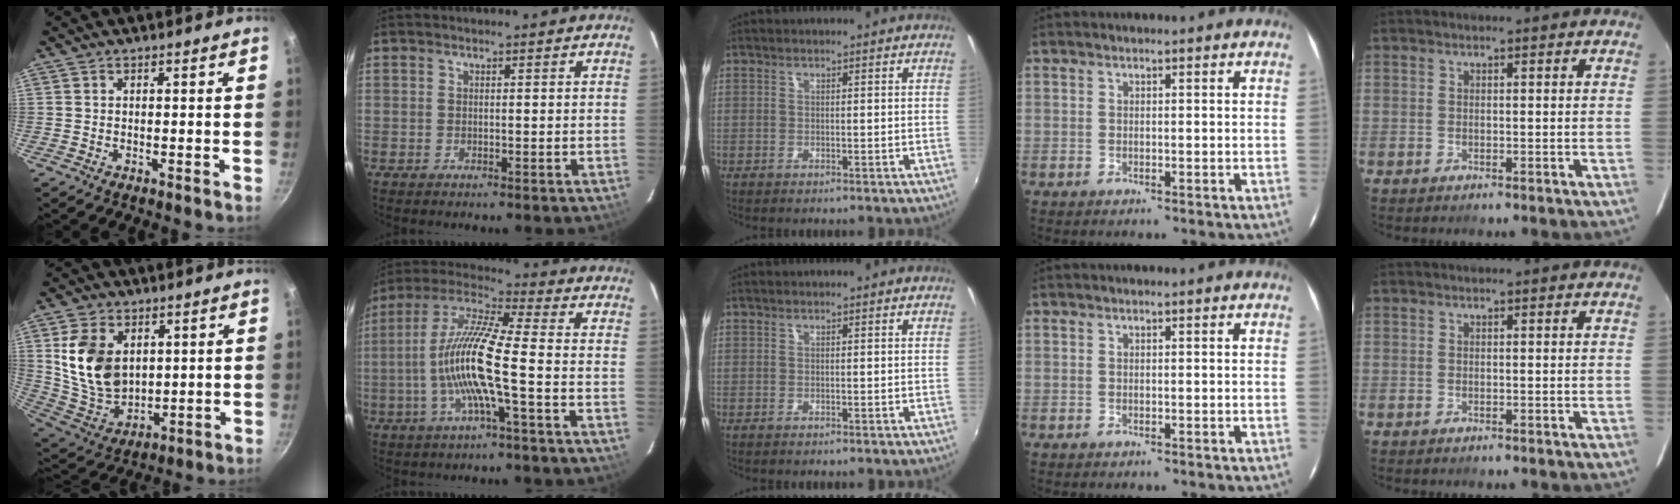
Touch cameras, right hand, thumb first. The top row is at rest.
{"thumb": {"total": 14.6, "force": [3.4, 10.3, 9.8], "torque": [-0.159, -0.028, 0.080]}, "index": {"total": 13.4, "force": [-3.2, 0.8, 13.0], "torque": [-0.254, 0.002, -0.065]}}